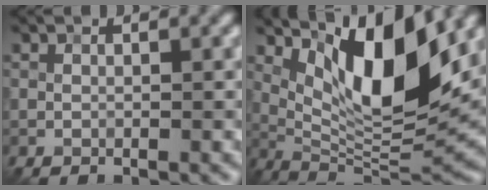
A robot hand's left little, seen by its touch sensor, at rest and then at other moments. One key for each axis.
{"total": 11.4, "fx": 4.2, "fy": 3.7, "fz": 9.9, "tx": -0.156, "ty": -0.013, "tz": 0.080}